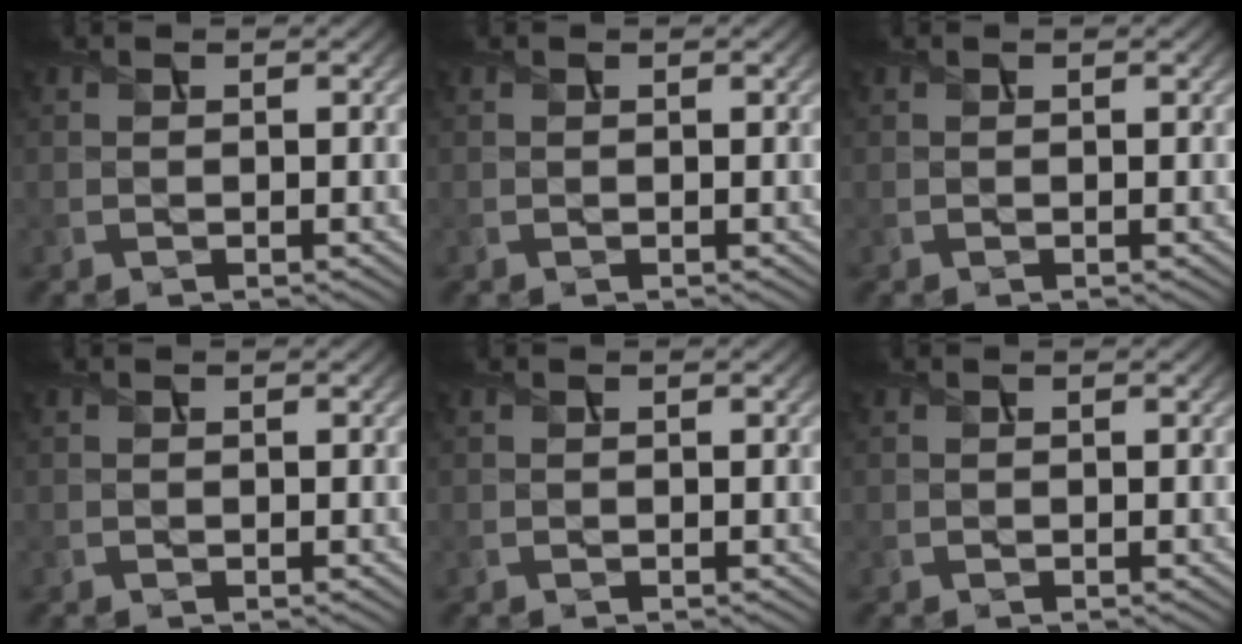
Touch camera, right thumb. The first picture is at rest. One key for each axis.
{"total": 0.0}
{"total": 0.0}
{"total": 0.0}
{"total": 0.0}
{"total": 0.0}